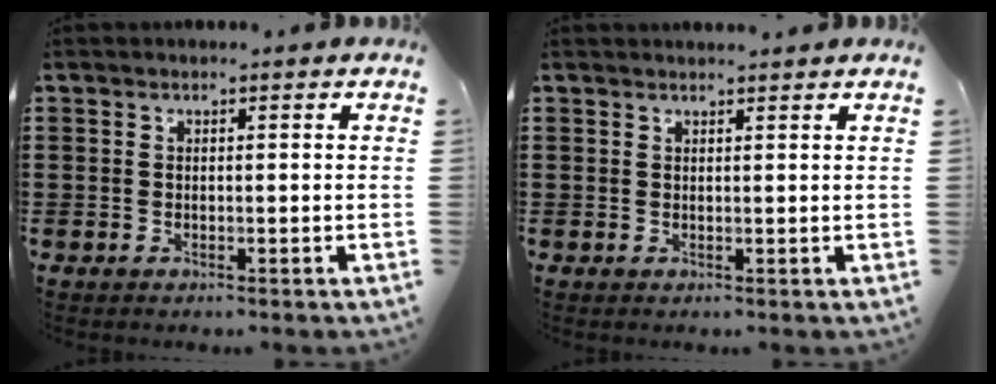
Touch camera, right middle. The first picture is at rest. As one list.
[{"total": 1.0, "force": [1.0, -0.2, 0.1], "torque": [-0.003, -0.002, 0.019]}]